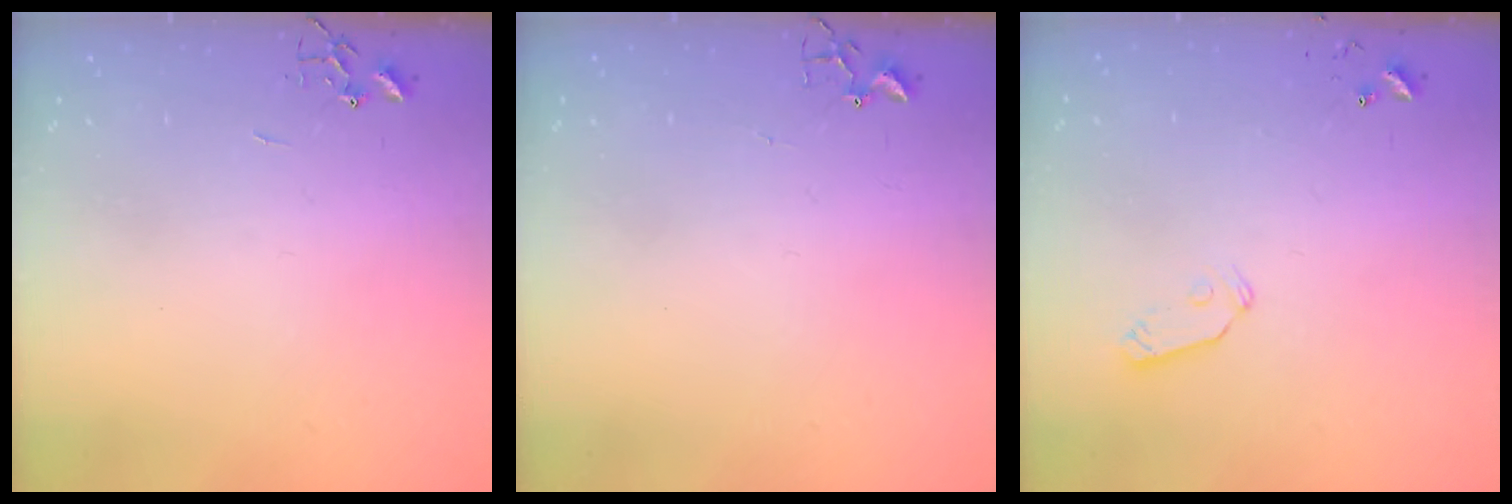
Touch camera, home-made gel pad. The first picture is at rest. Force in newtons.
{"total": 1.9, "press": 1.9, "slide": 0.2}
{"total": 5.6, "press": 5.6, "slide": 0.3}